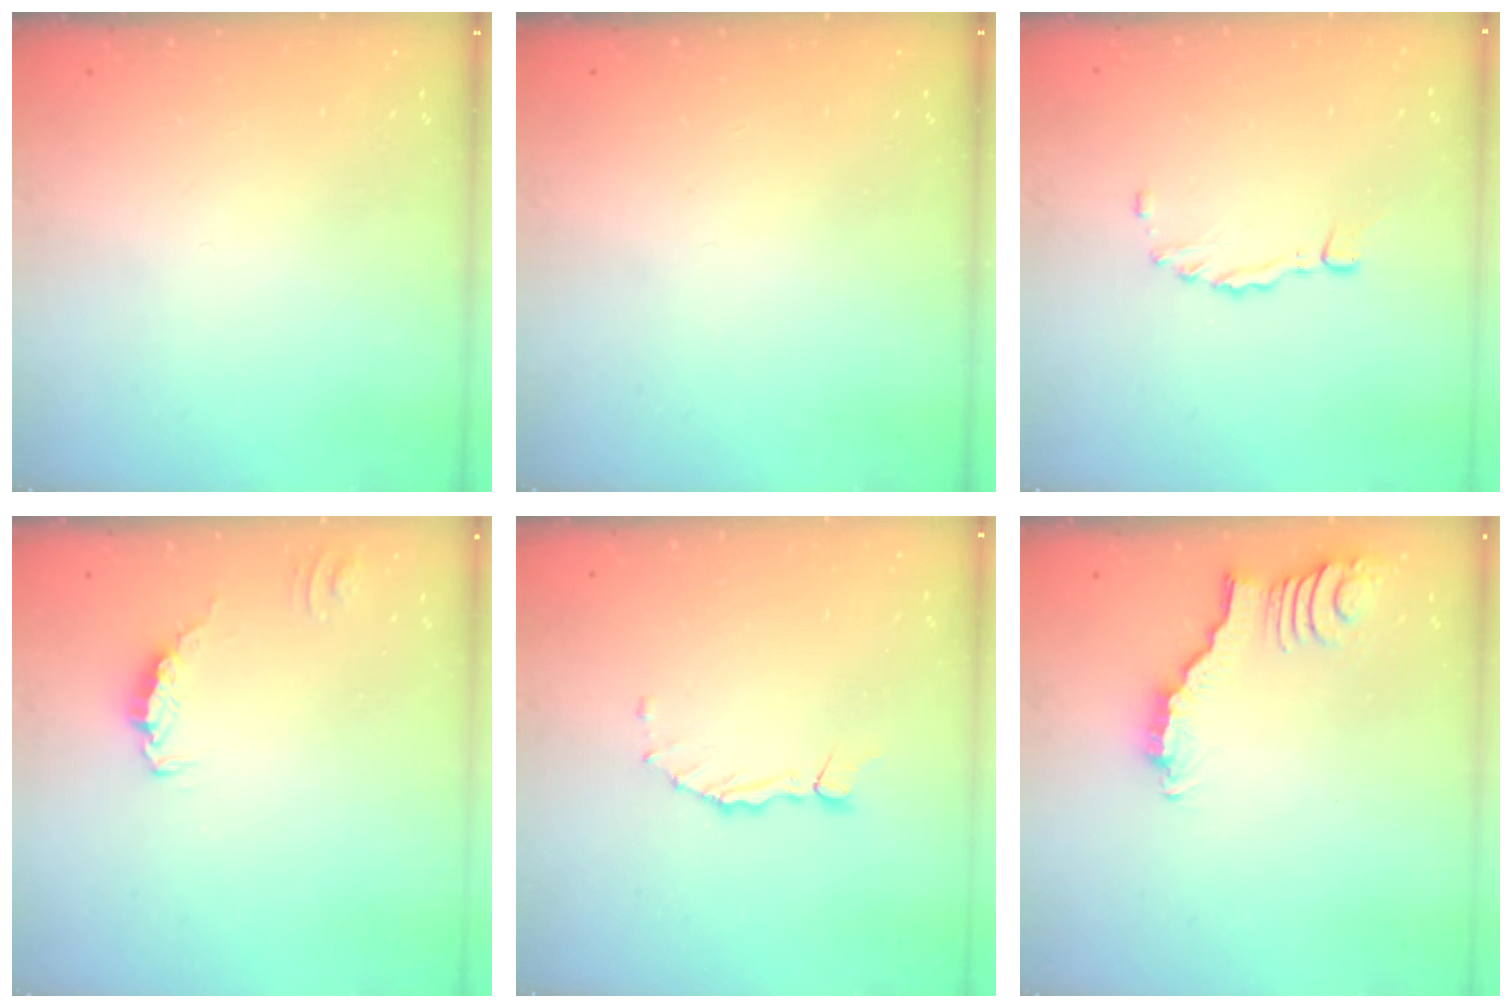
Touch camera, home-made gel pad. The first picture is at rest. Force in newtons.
{"total": 0.0}
{"total": 1.6, "press": 1.6, "slide": 0.2}
{"total": 0.0}
{"total": 1.6, "press": 1.5, "slide": 0.2}
{"total": 2.8, "press": 2.8, "slide": 0.3}